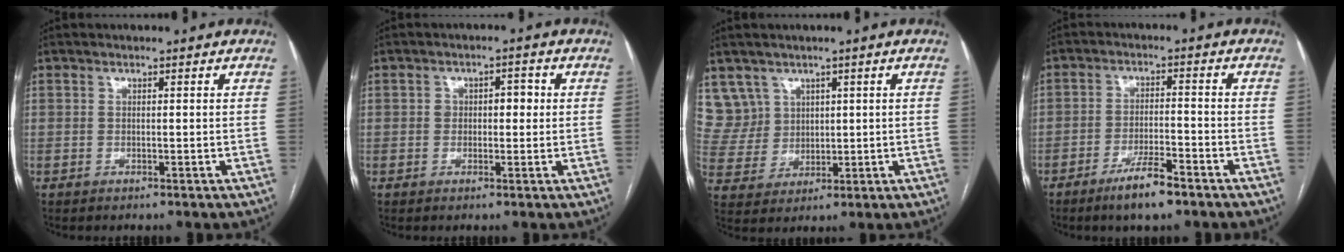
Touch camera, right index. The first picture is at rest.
{"total": 3.5, "force": [0.4, 2.1, 2.8], "torque": [-0.040, 0.018, 0.008]}
{"total": 7.1, "force": [4.0, 5.9, -0.3], "torque": [0.000, 0.020, 0.095]}
{"total": 3.9, "force": [-2.8, 0.8, 2.5], "torque": [-0.045, 0.001, -0.049]}